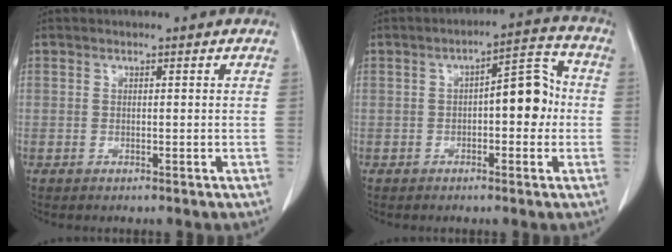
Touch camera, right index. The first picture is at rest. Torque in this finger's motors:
{"motor_torque": [0.79, -0.14, 0.40, 0.06]}